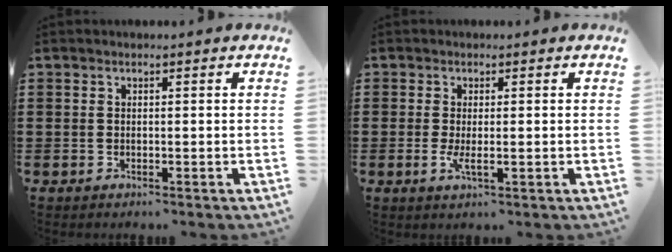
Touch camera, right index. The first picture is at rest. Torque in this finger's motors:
{"motor_torque": [0.10, 0.09, 0.21, 0.01]}